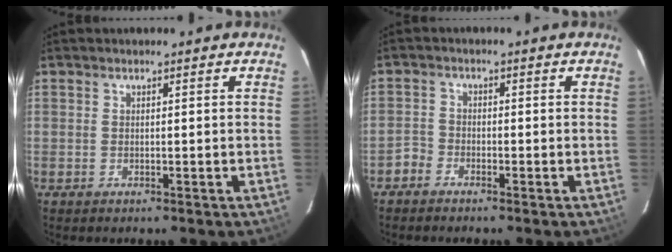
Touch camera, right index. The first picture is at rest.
{"total": 2.4, "force": [-1.9, 1.5, 0.0], "torque": [-0.004, 0.007, -0.042]}